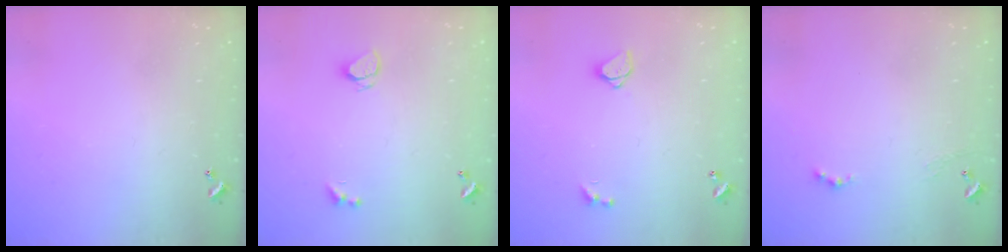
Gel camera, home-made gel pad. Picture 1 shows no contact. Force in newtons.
{"total": 1.8, "press": 1.7, "slide": 0.3}
{"total": 1.5, "press": 1.5, "slide": 0.2}
{"total": 1.0, "press": 0.9, "slide": 0.2}